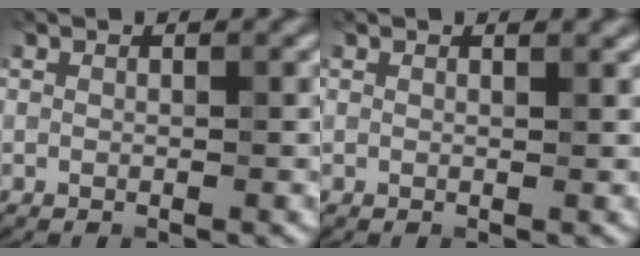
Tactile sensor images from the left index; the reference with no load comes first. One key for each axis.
{"total": 0.7, "fx": 0.6, "fy": 0.2, "fz": 0.3, "tx": -0.002, "ty": 0.002, "tz": 0.009}